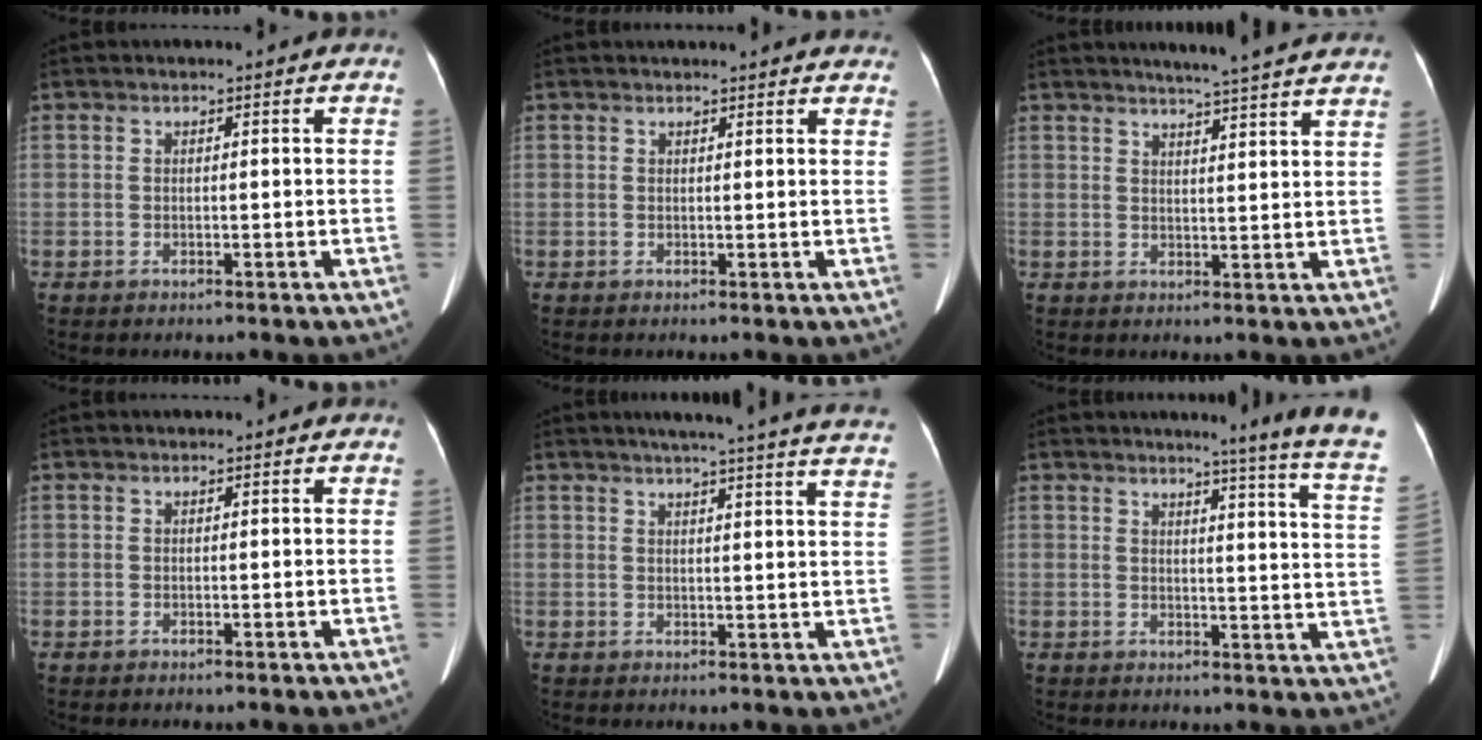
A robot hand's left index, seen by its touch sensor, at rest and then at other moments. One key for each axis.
{"total": 9.8, "fx": 9.2, "fy": 1.6, "fz": 2.8, "tx": -0.023, "ty": 0.014, "tz": 0.089}
{"total": 13.4, "fx": 12.3, "fy": 0.0, "fz": 5.3, "tx": -0.070, "ty": -0.011, "tz": 0.139}
{"total": 0.0}
{"total": 22.6, "fx": 20.3, "fy": 0.0, "fz": 9.8, "tx": -0.140, "ty": -0.036, "tz": 0.233}
{"total": 13.5, "fx": 11.7, "fy": -2.3, "fz": 6.3, "tx": -0.078, "ty": -0.085, "tz": 0.115}